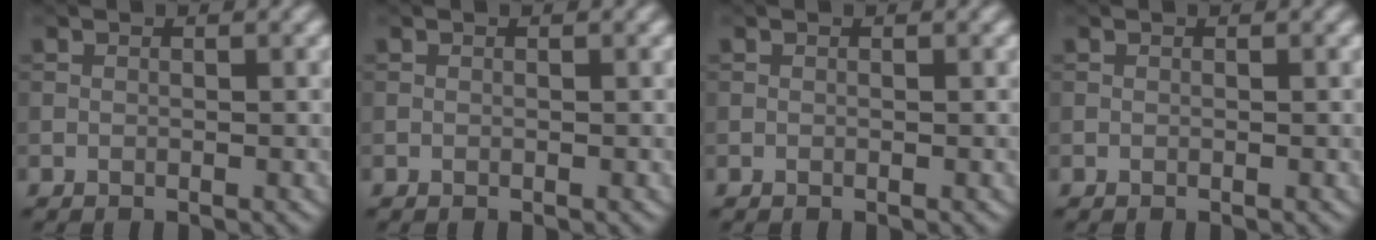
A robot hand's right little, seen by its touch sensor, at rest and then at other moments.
{"total": 0.0}
{"total": 0.0}
{"total": 0.0}